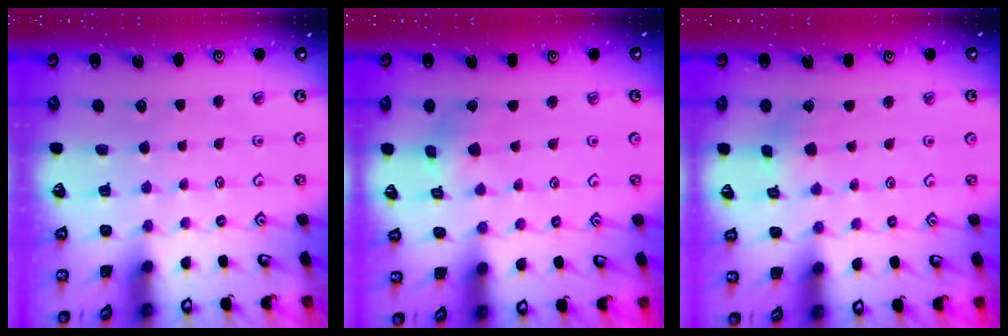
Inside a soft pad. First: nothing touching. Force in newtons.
{"total": 2.3, "press": 2.3, "slide": 0.5}
{"total": 1.5, "press": 1.5, "slide": 0.2}